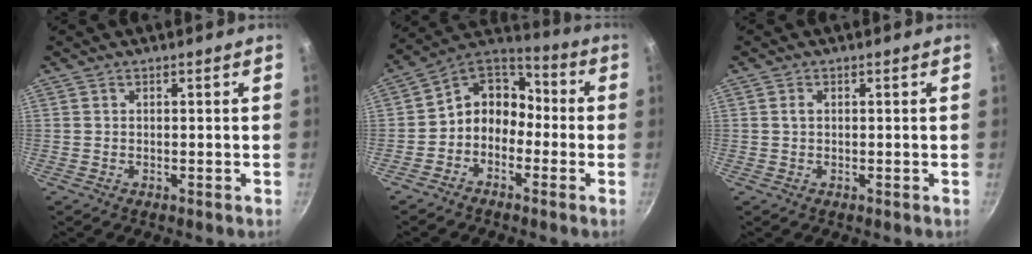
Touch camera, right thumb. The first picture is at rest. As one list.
[{"total": 10.0, "force": [-2.8, 8.1, 5.2], "torque": [-0.049, 0.058, -0.077]}, {"total": 1.0, "force": [0.2, 0.7, 0.8], "torque": [-0.014, 0.004, 0.002]}]